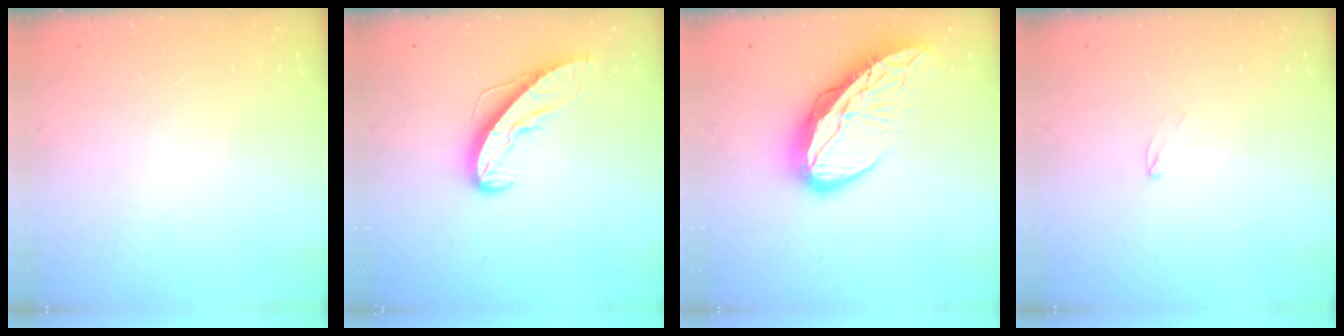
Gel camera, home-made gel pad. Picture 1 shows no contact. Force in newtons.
{"total": 9.9, "press": 9.8, "slide": 0.6}
{"total": 14.3, "press": 14.3, "slide": 1.6}
{"total": 2.2, "press": 2.2, "slide": 0.2}